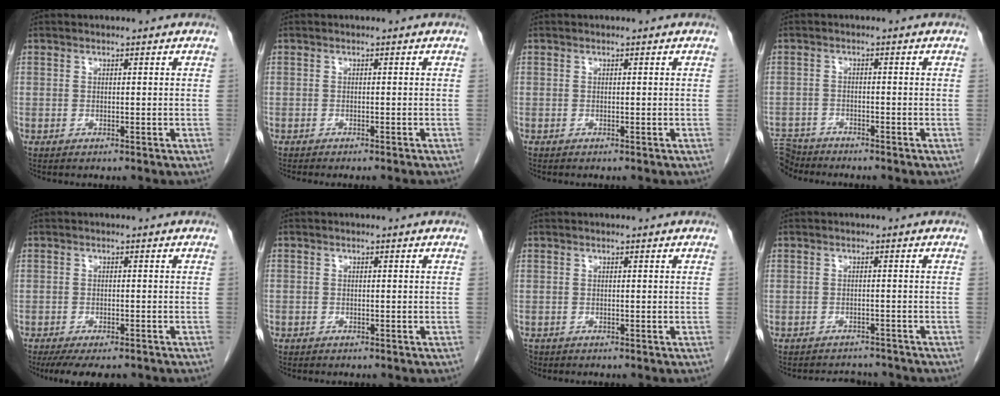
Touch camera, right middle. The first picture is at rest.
{"total": 3.0, "force": [-2.7, -0.1, 1.4], "torque": [-0.017, 0.000, -0.033]}
{"total": 0.0}
{"total": 5.7, "force": [-5.5, 1.2, -0.1], "torque": [0.003, -0.004, -0.106]}
{"total": 9.0, "force": [-7.2, 3.1, 4.5], "torque": [-0.064, -0.012, -0.100]}
{"total": 0.9, "force": [-0.6, 0.7, 0.0], "torque": [-0.010, 0.003, -0.013]}
{"total": 1.4, "force": [-1.1, 0.8, 0.3], "torque": [-0.011, -0.001, -0.018]}
{"total": 6.1, "force": [-5.8, 1.6, 0.8], "torque": [-0.013, 0.001, -0.071]}